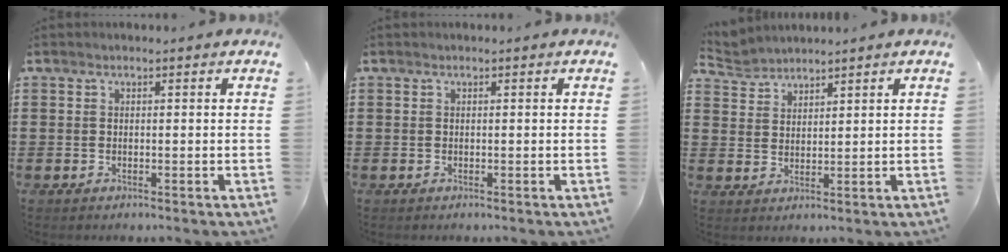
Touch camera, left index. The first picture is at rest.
{"total": 0.0}
{"total": 2.8, "force": [2.7, 0.7, -0.3], "torque": [-0.004, -0.005, 0.052]}